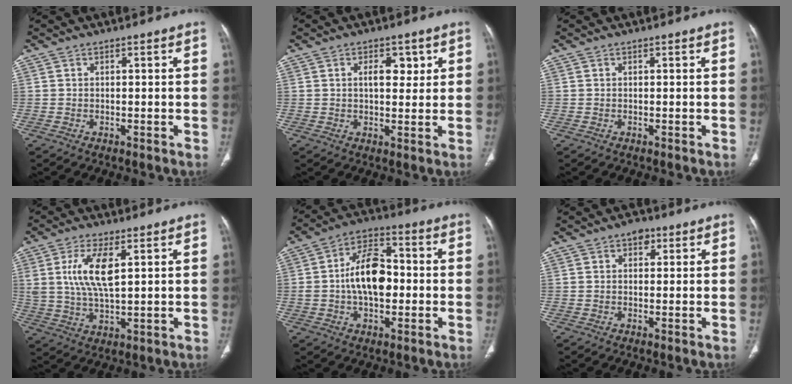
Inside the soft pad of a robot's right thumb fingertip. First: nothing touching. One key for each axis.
{"total": 5.0, "fx": 1.7, "fy": 2.7, "fz": 3.8, "tx": -0.039, "ty": -0.007, "tz": 0.024}
{"total": 0.0}
{"total": 9.9, "fx": 2.9, "fy": 3.9, "fz": 8.6, "tx": -0.176, "ty": -0.011, "tz": 0.061}
{"total": 13.1, "fx": -0.4, "fy": 7.7, "fz": 10.6, "tx": -0.165, "ty": 0.026, "tz": -0.012}
{"total": 3.1, "fx": 1.3, "fy": 2.2, "fz": 1.7, "tx": -0.011, "ty": -0.001, "tz": 0.017}